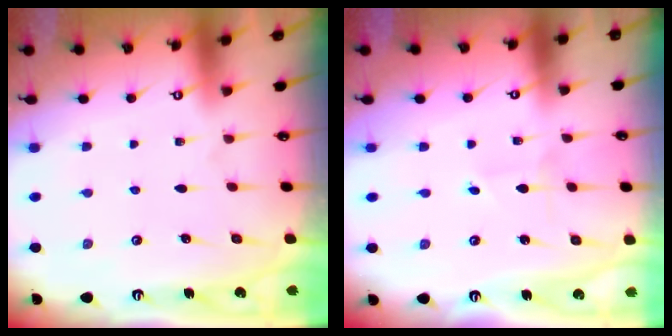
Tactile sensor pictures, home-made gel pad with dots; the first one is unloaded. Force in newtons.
{"total": 0.7, "press": 0.7, "slide": 0.0}